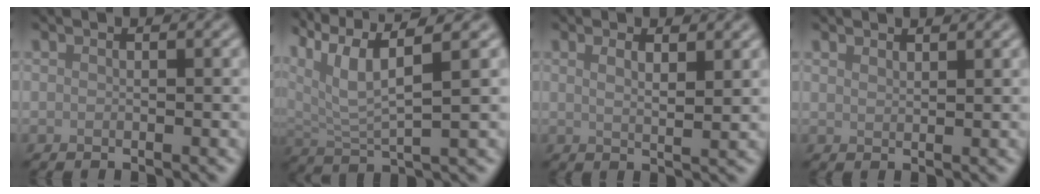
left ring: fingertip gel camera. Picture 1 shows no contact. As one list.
[{"total": 7.6, "force": [4.0, 2.0, 6.1], "torque": [-0.127, 0.010, 0.080]}, {"total": 2.2, "force": [1.2, 0.6, 1.8], "torque": [-0.022, -0.003, 0.019]}, {"total": 1.2, "force": [1.1, 0.1, 0.2], "torque": [-0.004, 0.001, 0.019]}]